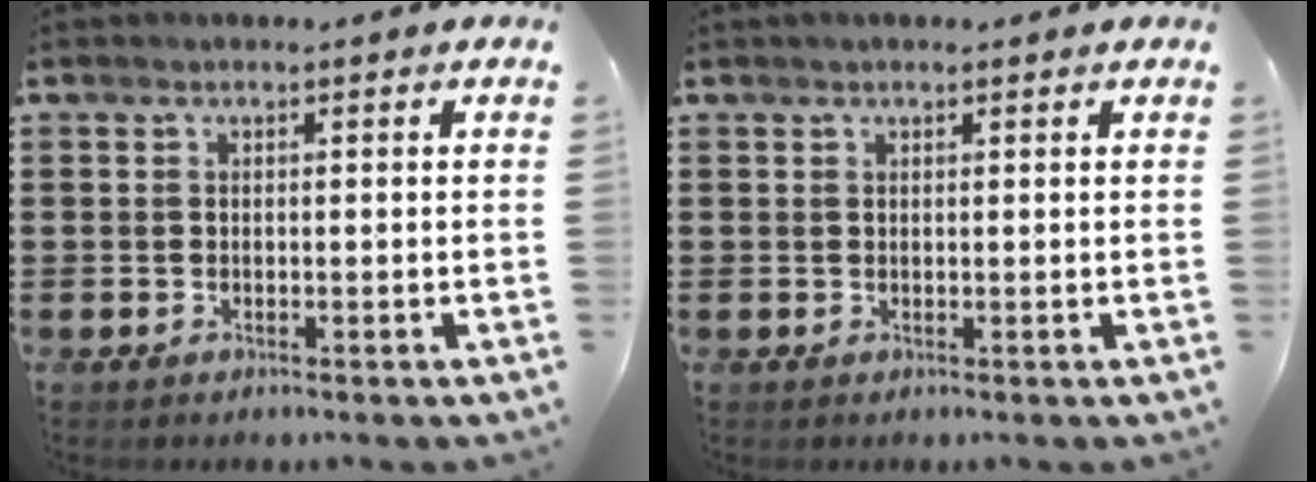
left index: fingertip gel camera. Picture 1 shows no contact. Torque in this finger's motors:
{"motor_torque": [0.22, -0.05, 0.12, 0.02]}